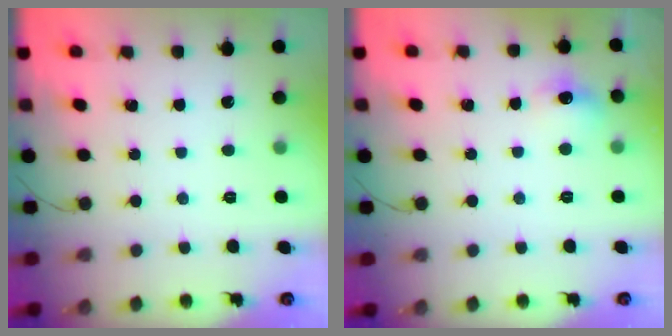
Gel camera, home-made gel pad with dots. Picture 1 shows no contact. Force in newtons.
{"total": 7.1, "press": 6.9, "slide": 1.7}